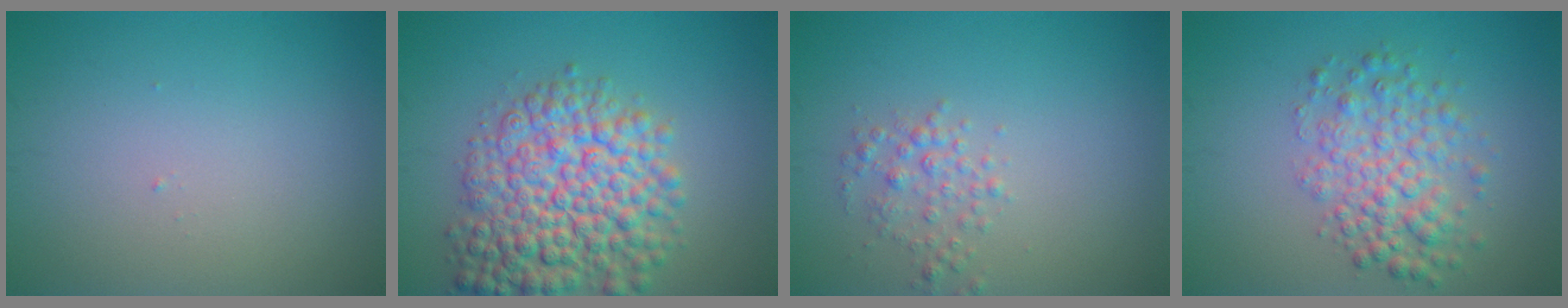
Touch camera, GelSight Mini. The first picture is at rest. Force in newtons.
{"total": 9.2, "press": 9.2, "slide": 0.3}
{"total": 1.9, "press": 1.9, "slide": 0.0}
{"total": 4.6, "press": 4.6, "slide": 0.1}